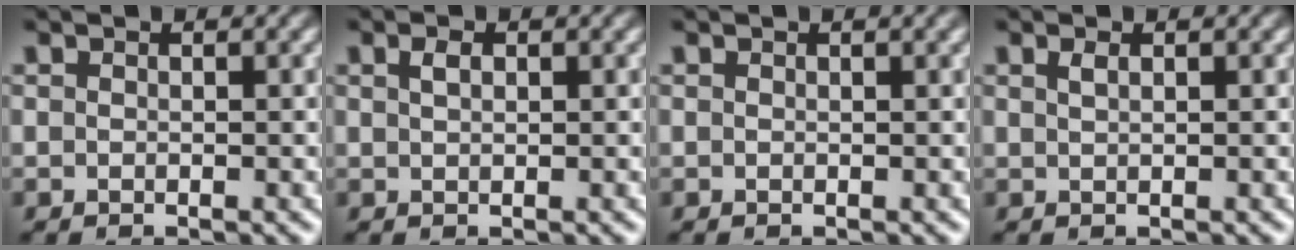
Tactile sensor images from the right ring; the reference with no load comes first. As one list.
[{"total": 1.0, "force": [0.5, 0.4, 0.8], "torque": [-0.008, 0.008, 0.008]}, {"total": 0.0}, {"total": 0.8, "force": [0.5, -0.2, 0.6], "torque": [-0.007, 0.008, 0.009]}]